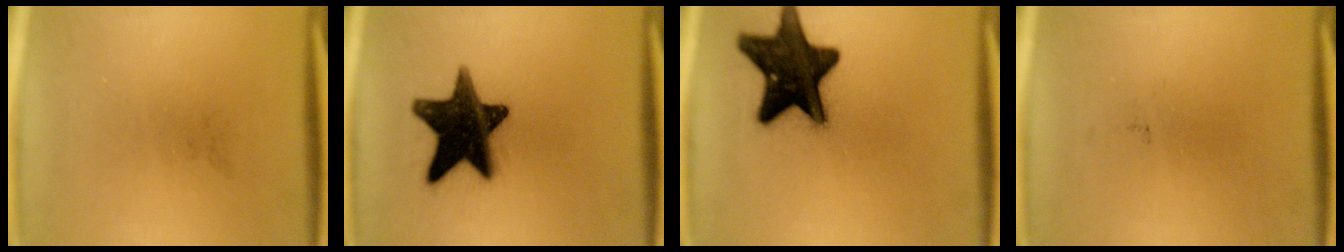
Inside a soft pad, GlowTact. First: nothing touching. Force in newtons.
{"total": 17.4}
{"total": 18.4}
{"total": 0.0}